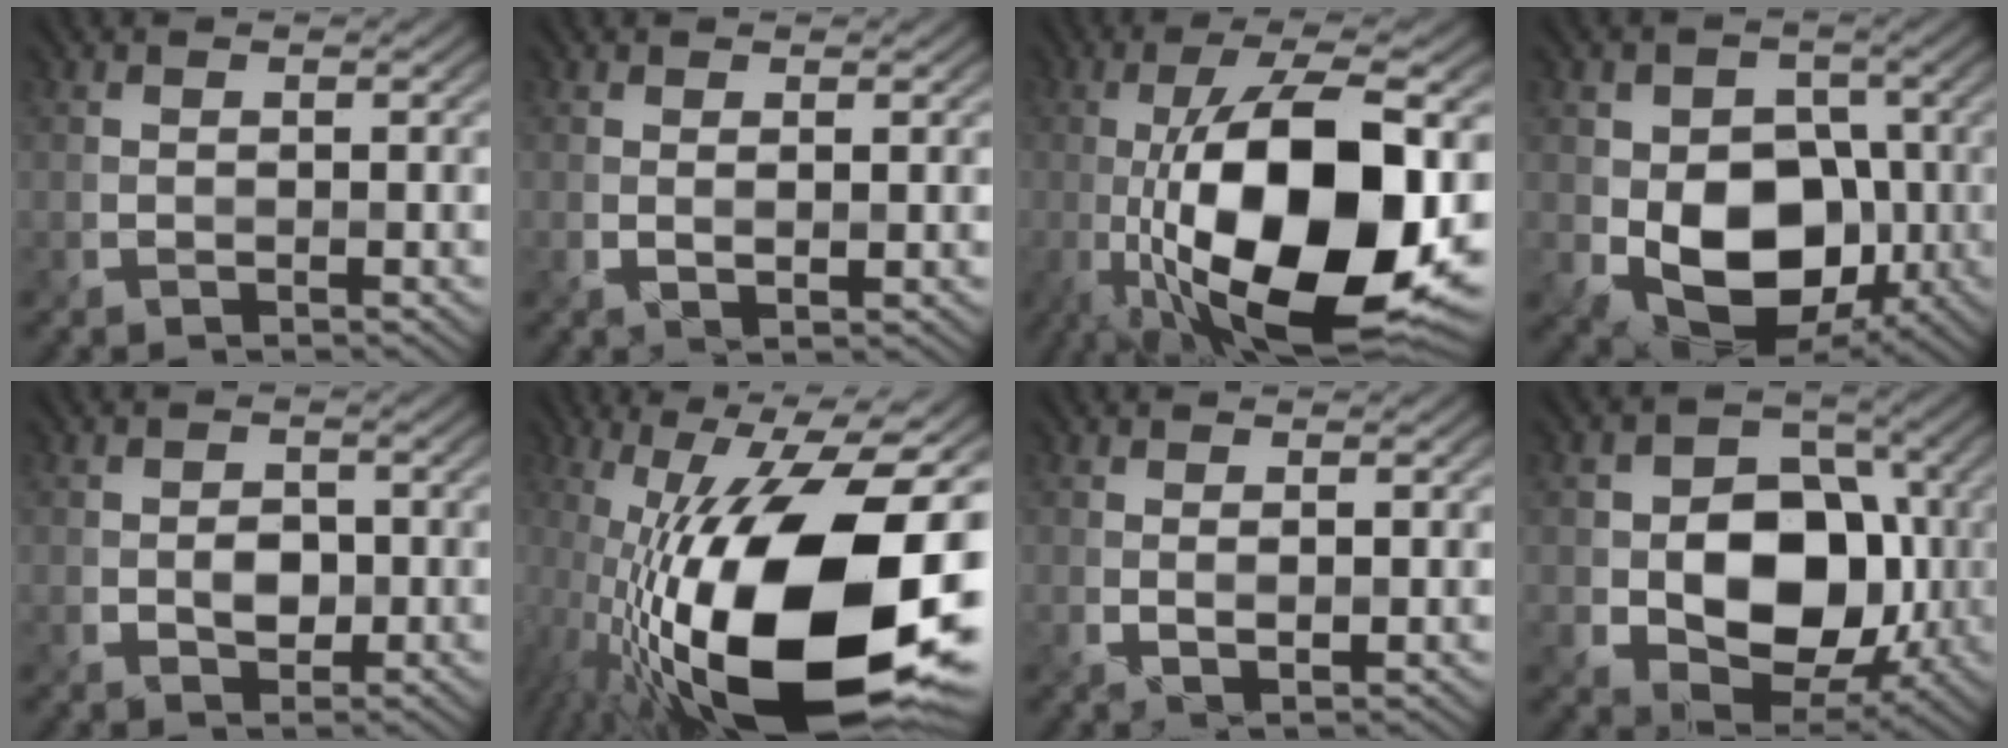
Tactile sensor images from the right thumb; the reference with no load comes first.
{"total": 1.0, "force": [0.5, 0.1, 0.9], "torque": [-0.018, 0.001, 0.007]}
{"total": 17.9, "force": [-3.5, 7.0, 16.1], "torque": [-0.277, 0.009, -0.061]}
{"total": 11.9, "force": [-1.7, 9.1, 7.4], "torque": [-0.101, -0.017, -0.039]}
{"total": 2.5, "force": [-0.3, 2.0, 1.4], "torque": [-0.025, -0.006, -0.007]}
{"total": 21.2, "force": [-5.9, 8.5, 18.5], "torque": [-0.326, -0.005, -0.101]}
{"total": 1.3, "force": [0.6, 0.3, 1.2], "torque": [-0.023, -0.002, 0.011]}
{"total": 12.2, "force": [-1.0, 9.3, 7.8], "torque": [-0.122, -0.002, -0.023]}